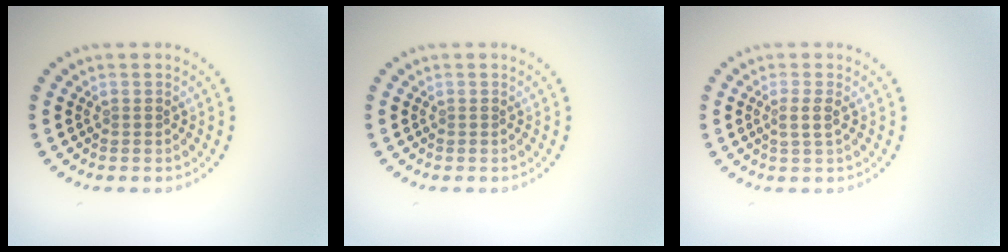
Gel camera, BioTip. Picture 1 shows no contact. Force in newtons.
{"total": 0.0}
{"total": 1.5, "press": 1.2, "slide": 0.8}